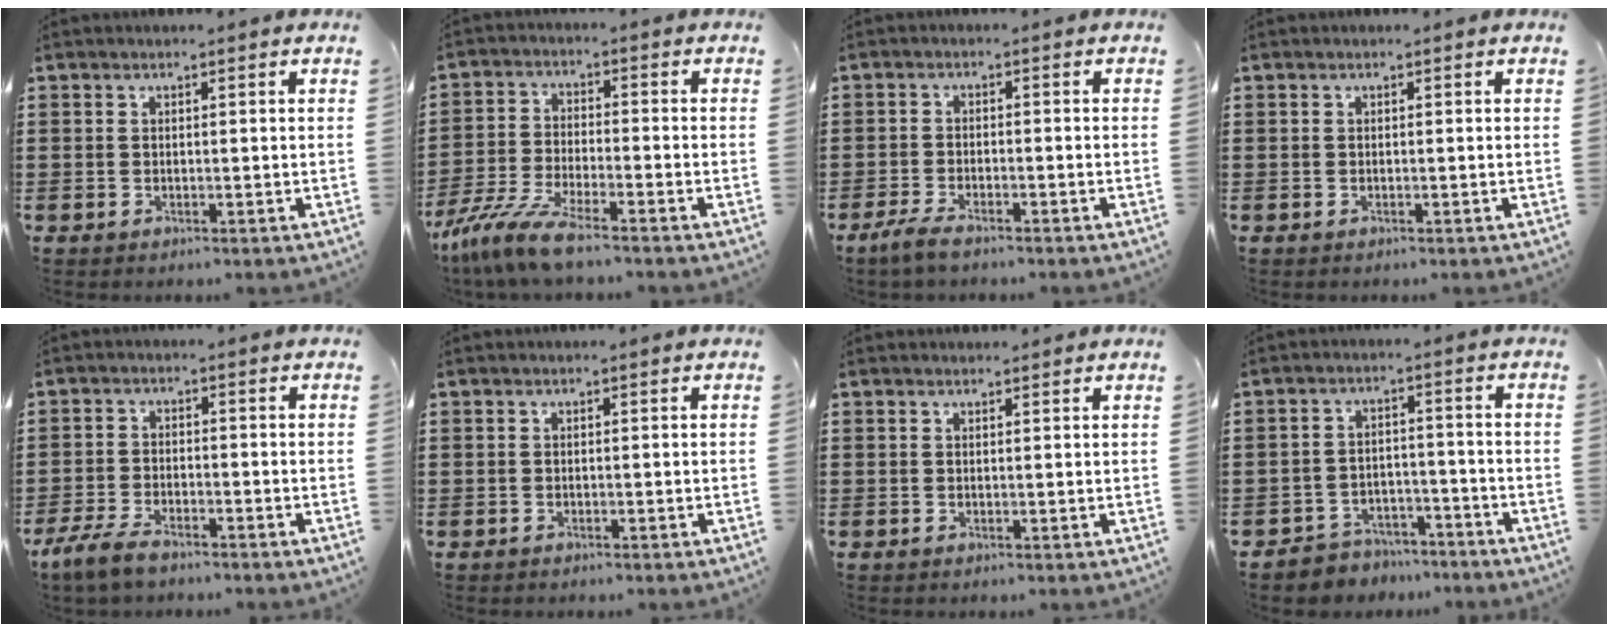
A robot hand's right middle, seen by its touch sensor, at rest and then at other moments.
{"total": 7.8, "force": [-6.7, 0.5, 3.9], "torque": [-0.098, -0.011, -0.135]}
{"total": 2.8, "force": [-2.3, 0.7, 1.4], "torque": [-0.039, 0.003, -0.051]}
{"total": 0.0}
{"total": 4.7, "force": [-3.7, 1.6, 2.4], "torque": [-0.060, -0.001, -0.076]}
{"total": 0.7, "force": [-0.5, 0.4, 0.0], "torque": [0.001, 0.004, -0.013]}
{"total": 0.5, "force": [0.5, 0.2, 0.0], "torque": [0.006, -0.003, 0.008]}
{"total": 4.2, "force": [-4.0, 1.1, -0.2], "torque": [-0.005, 0.006, -0.086]}